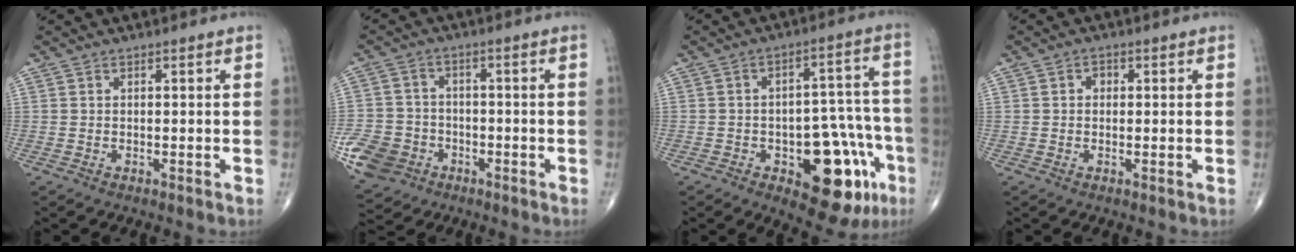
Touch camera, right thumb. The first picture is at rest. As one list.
[{"total": 9.4, "force": [-4.0, 7.9, 3.4], "torque": [-0.054, 0.021, -0.069]}, {"total": 17.6, "force": [-7.3, 8.3, 13.6], "torque": [-0.123, 0.047, -0.084]}, {"total": 1.1, "force": [0.0, 0.9, 0.6], "torque": [-0.005, 0.004, -0.002]}]